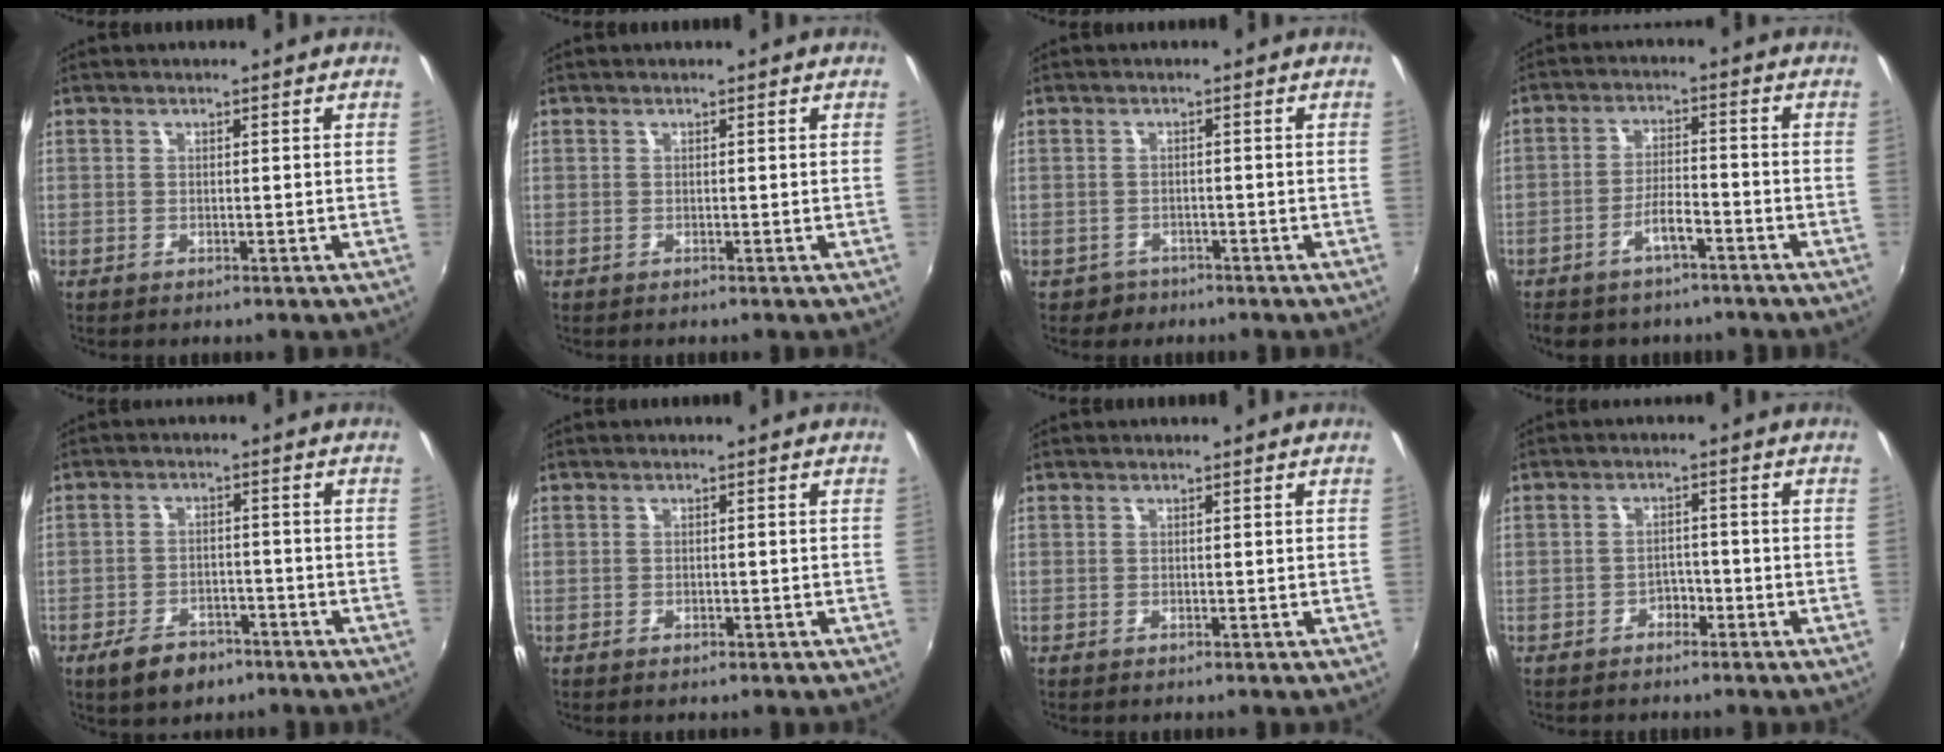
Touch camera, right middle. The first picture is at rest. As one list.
[{"total": 0.0}, {"total": 2.9, "force": [-1.8, 2.3, 0.3], "torque": [-0.014, -0.001, -0.027]}, {"total": 6.5, "force": [-4.4, 2.6, 4.0], "torque": [-0.087, 0.005, -0.072]}, {"total": 7.5, "force": [-5.1, 4.1, 3.6], "torque": [-0.094, -0.001, -0.076]}, {"total": 1.3, "force": [-0.8, 0.8, 0.6], "torque": [-0.010, -0.004, -0.013]}, {"total": 0.0}, {"total": 2.8, "force": [-1.9, 1.9, 0.6], "torque": [-0.013, 0.005, -0.028]}]